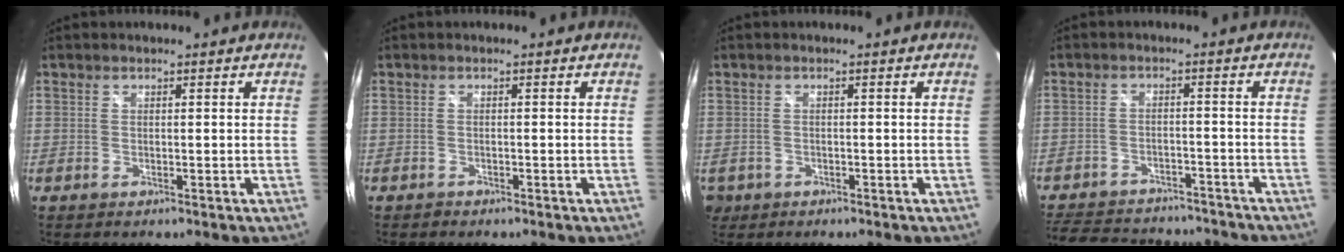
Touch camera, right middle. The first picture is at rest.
{"total": 0.7, "force": [-0.6, 0.4, -0.1], "torque": [-0.002, 0.000, -0.011]}
{"total": 4.6, "force": [-1.8, 3.8, 1.7], "torque": [-0.048, -0.007, -0.023]}
{"total": 19.6, "force": [-16.2, 8.1, 7.4], "torque": [-0.170, 0.021, -0.216]}